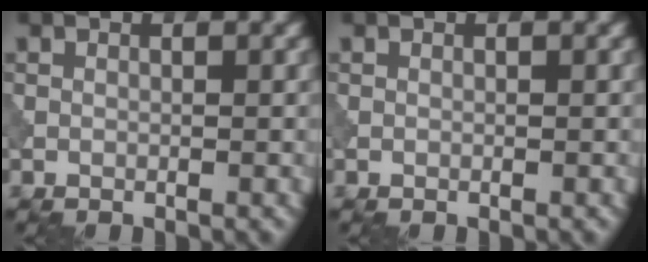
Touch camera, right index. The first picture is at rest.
{"total": 0.0}